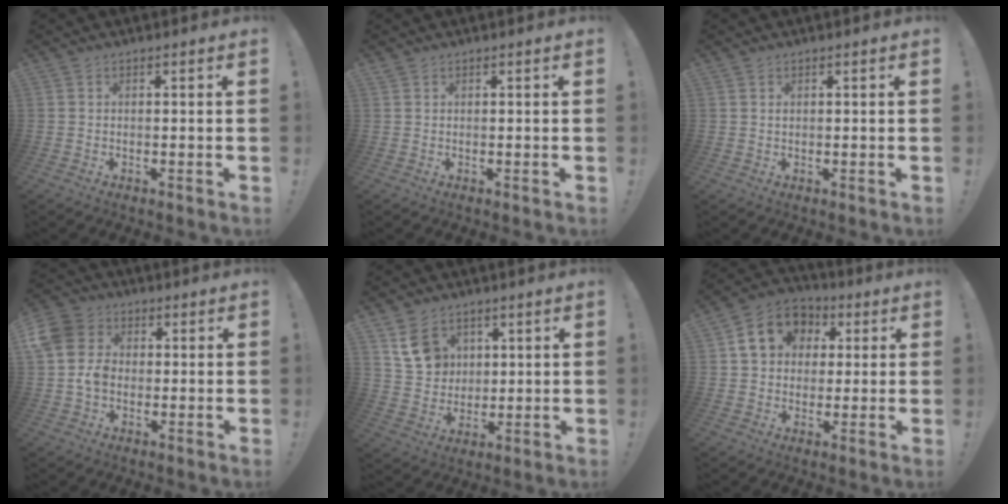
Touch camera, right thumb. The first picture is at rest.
{"total": 0.6, "force": [0.5, 0.3, 0.1], "torque": [0.007, -0.004, 0.008]}
{"total": 0.6, "force": [0.2, 0.4, 0.2], "torque": [-0.007, 0.001, 0.005]}
{"total": 9.3, "force": [-0.8, 7.9, 4.8], "torque": [-0.093, 0.011, -0.011]}
{"total": 10.1, "force": [5.0, 8.2, 3.0], "torque": [-0.036, -0.025, 0.101]}
{"total": 13.2, "force": [4.0, 11.0, 6.1], "torque": [-0.087, 0.000, 0.084]}